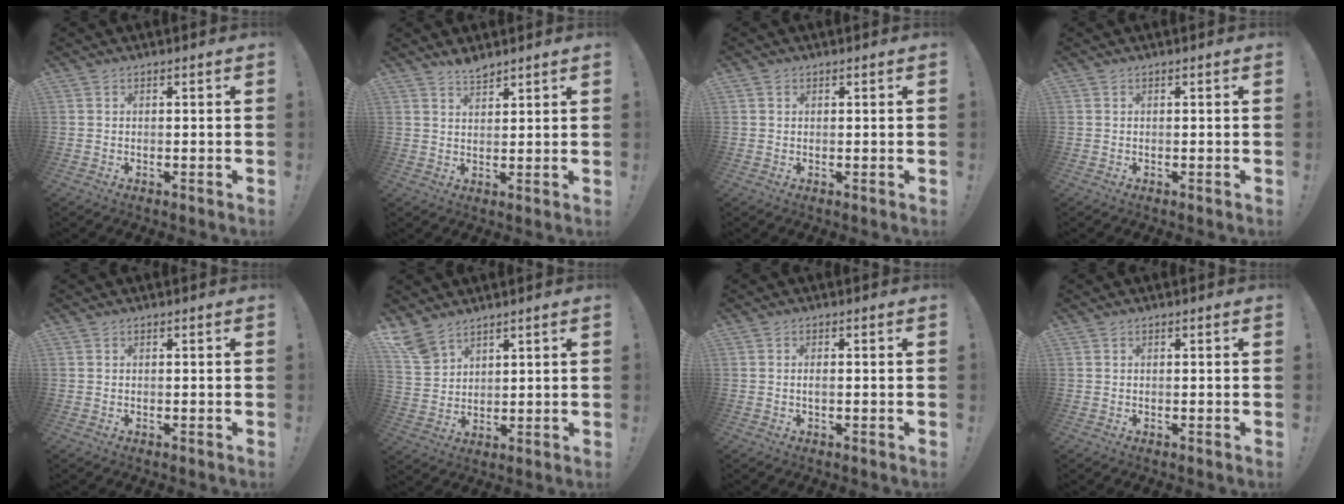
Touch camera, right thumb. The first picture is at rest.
{"total": 3.7, "force": [3.4, 0.9, 1.1], "torque": [-0.015, -0.024, 0.061]}
{"total": 0.9, "force": [0.5, 0.7, 0.0], "torque": [0.005, -0.001, 0.008]}
{"total": 0.0}
{"total": 0.0}
{"total": 7.7, "force": [6.5, 3.7, 1.8], "torque": [-0.045, -0.036, 0.132]}
{"total": 1.1, "force": [-0.3, 0.2, 1.0], "torque": [-0.022, 0.002, -0.006]}
{"total": 0.0}